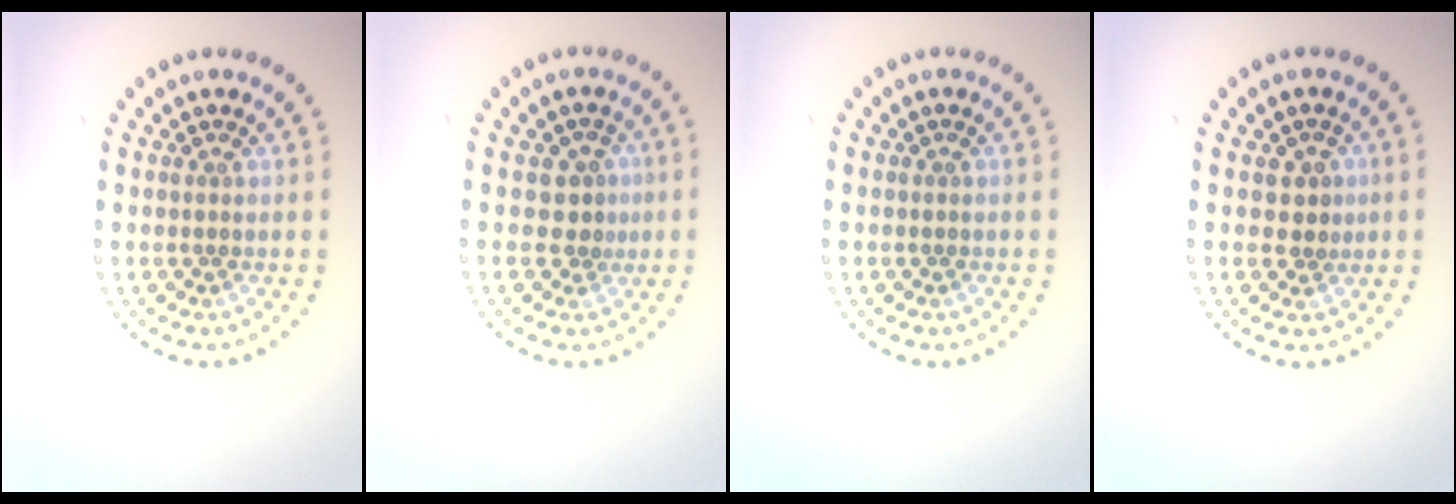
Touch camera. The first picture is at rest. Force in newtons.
{"total": 1.9, "press": 1.6, "slide": 1.1}
{"total": 0.0}
{"total": 1.7, "press": 1.6, "slide": 0.8}